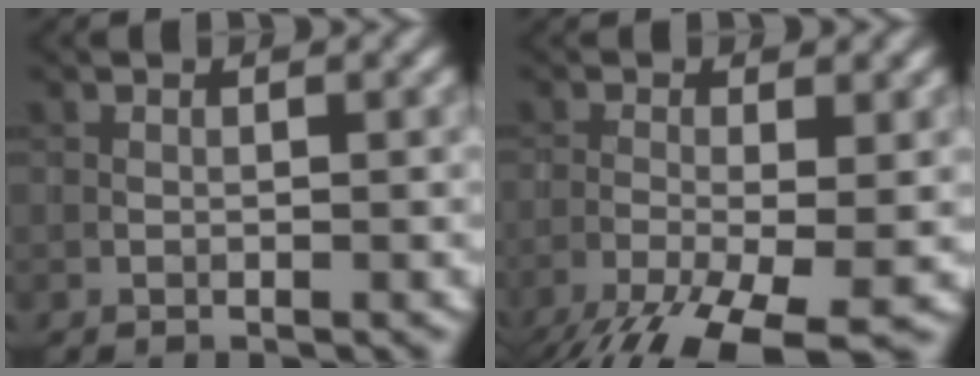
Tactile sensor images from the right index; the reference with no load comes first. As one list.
[{"total": 9.5, "force": [-5.7, 2.8, 7.1], "torque": [-0.146, -0.030, -0.098]}]